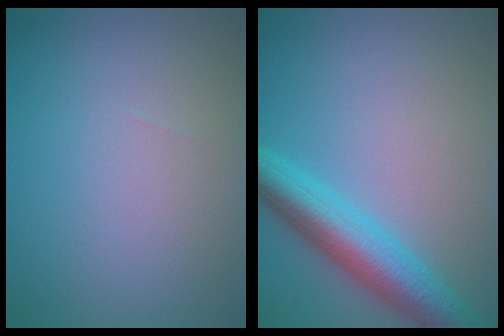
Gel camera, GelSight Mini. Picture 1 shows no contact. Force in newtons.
{"total": 6.1, "press": 6.1, "slide": 0.3}